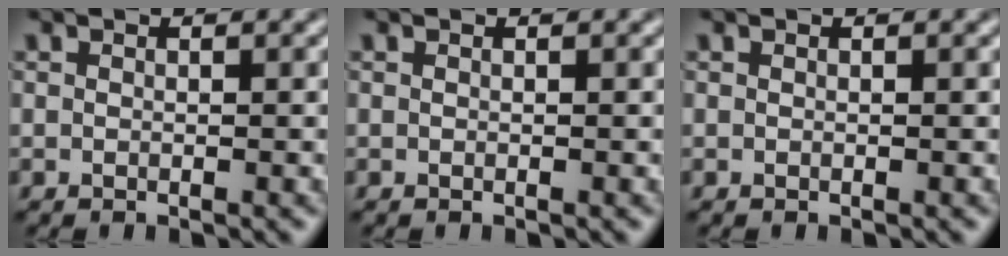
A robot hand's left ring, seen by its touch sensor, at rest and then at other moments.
{"total": 0.0}
{"total": 0.0}